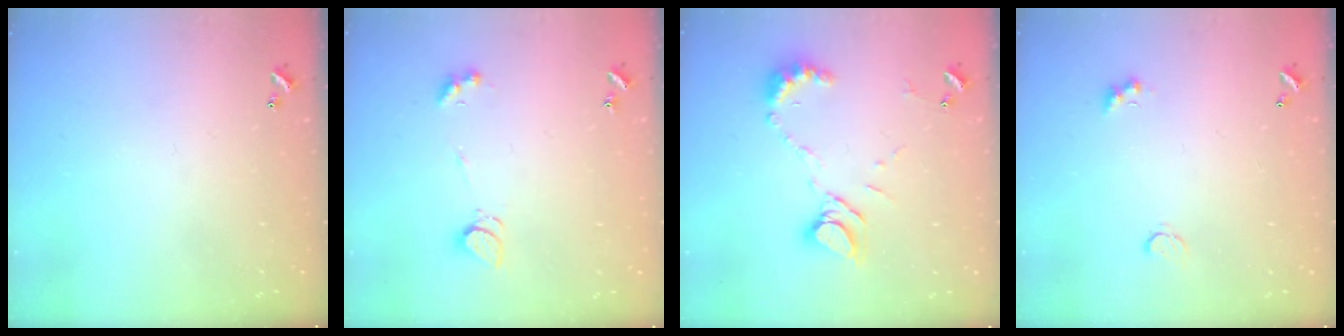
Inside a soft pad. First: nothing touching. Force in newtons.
{"total": 2.6, "press": 2.5, "slide": 0.6}
{"total": 9.0, "press": 8.9, "slide": 1.4}
{"total": 2.9, "press": 2.8, "slide": 0.6}